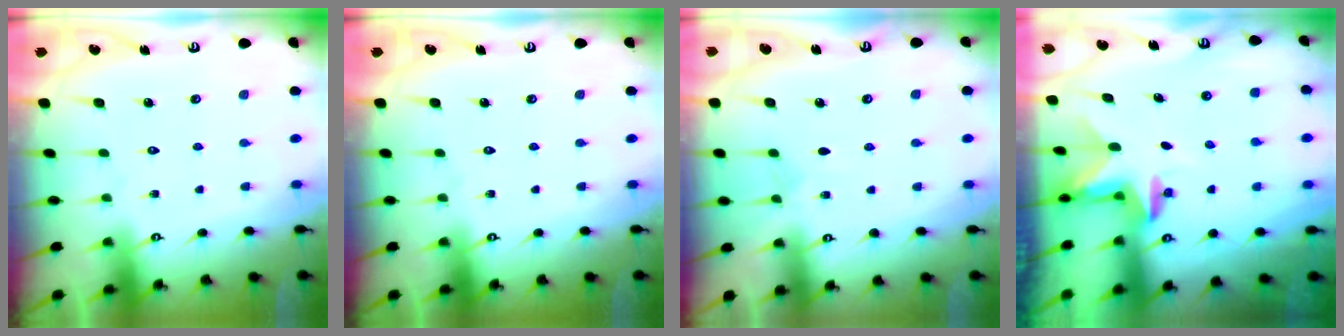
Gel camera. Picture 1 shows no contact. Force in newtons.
{"total": 0.0}
{"total": 2.9, "press": 2.9, "slide": 0.4}
{"total": 2.4, "press": 2.4, "slide": 0.4}